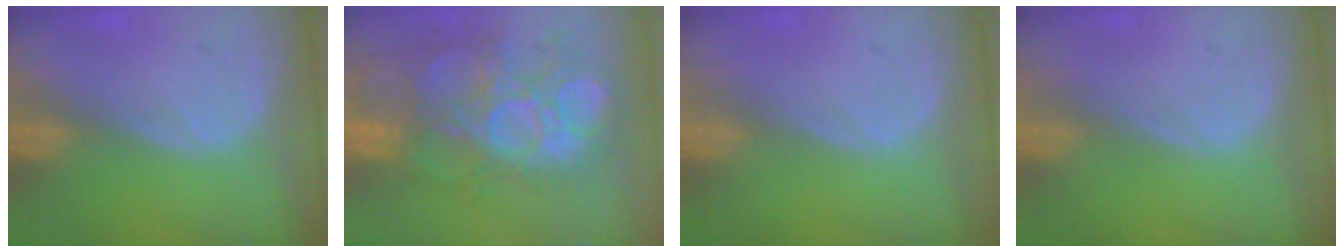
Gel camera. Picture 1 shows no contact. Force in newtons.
{"total": 12.0, "press": 11.4, "slide": 3.7}
{"total": 0.0}
{"total": 0.0}